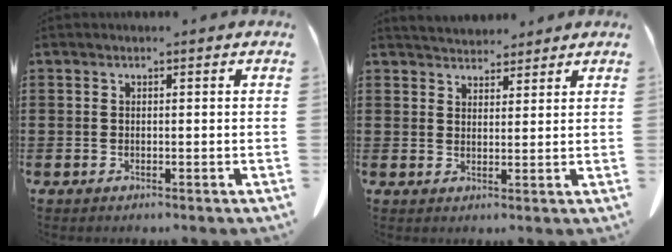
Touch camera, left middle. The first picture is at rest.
{"total": 3.5, "force": [3.4, 0.7, 0.1], "torque": [-0.002, -0.014, 0.063]}